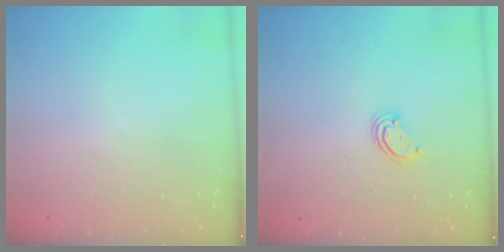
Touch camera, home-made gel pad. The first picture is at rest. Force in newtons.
{"total": 3.2, "press": 3.2, "slide": 0.2}